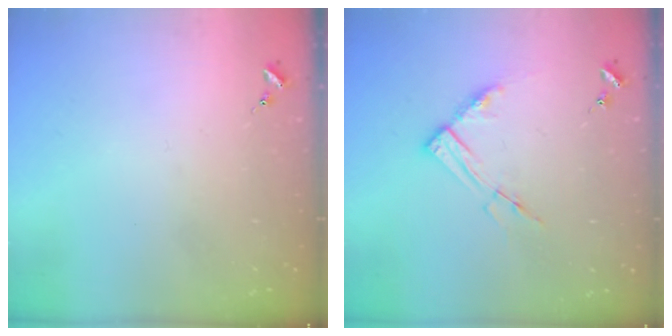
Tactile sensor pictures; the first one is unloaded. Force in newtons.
{"total": 8.9, "press": 8.9, "slide": 0.8}